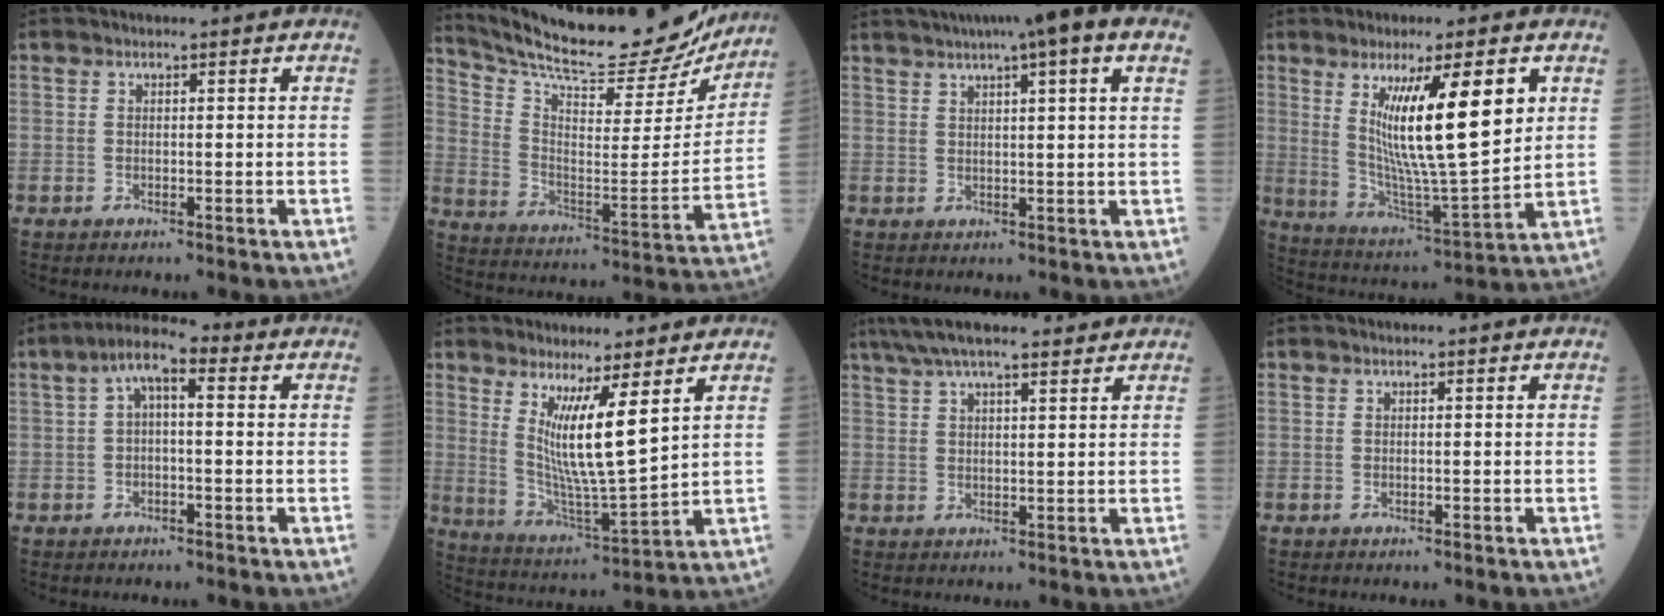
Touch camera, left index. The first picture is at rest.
{"total": 23.8, "force": [22.2, 4.2, 7.7], "torque": [-0.137, -0.051, 0.316]}
{"total": 12.2, "force": [7.8, 0.9, 9.2], "torque": [-0.150, 0.035, 0.103]}
{"total": 14.9, "force": [4.6, 1.2, 14.1], "torque": [-0.251, -0.026, 0.086]}
{"total": 6.2, "force": [1.0, 2.0, 5.7], "torque": [-0.101, 0.030, 0.009]}
{"total": 9.5, "force": [3.9, 0.0, 8.6], "torque": [-0.170, -0.034, 0.077]}
{"total": 12.6, "force": [10.7, 2.0, 6.4], "torque": [-0.118, 0.036, 0.165]}
{"total": 0.0}